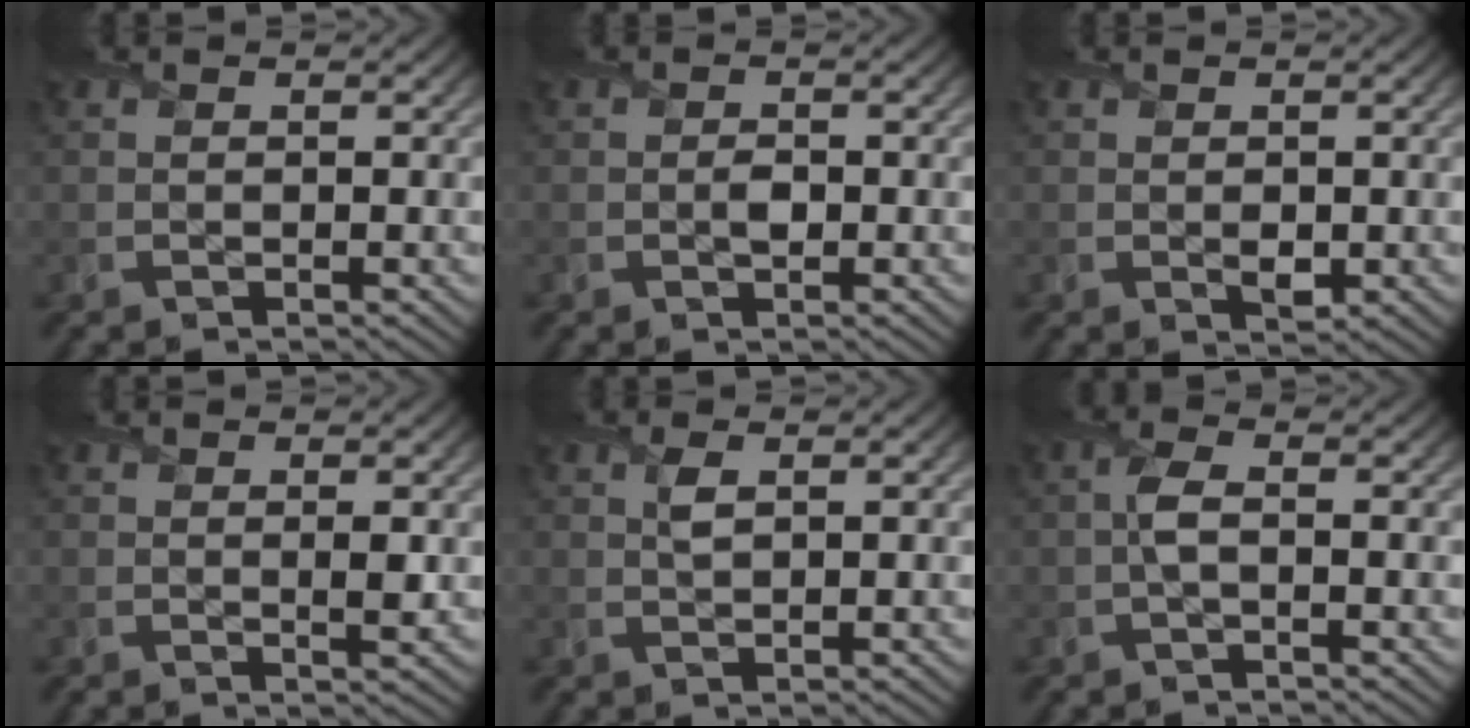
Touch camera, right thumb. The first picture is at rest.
{"total": 1.2, "force": [-0.3, 0.8, 0.8], "torque": [-0.009, -0.003, -0.006]}
{"total": 1.2, "force": [0.0, 0.8, 0.9], "torque": [-0.010, -0.008, 0.004]}
{"total": 1.1, "force": [0.3, 0.2, 1.0], "torque": [-0.016, -0.004, 0.004]}
{"total": 1.7, "force": [0.7, 0.7, 1.4], "torque": [-0.033, 0.000, 0.016]}
{"total": 2.3, "force": [-0.3, 0.8, 2.2], "torque": [-0.051, 0.006, -0.009]}